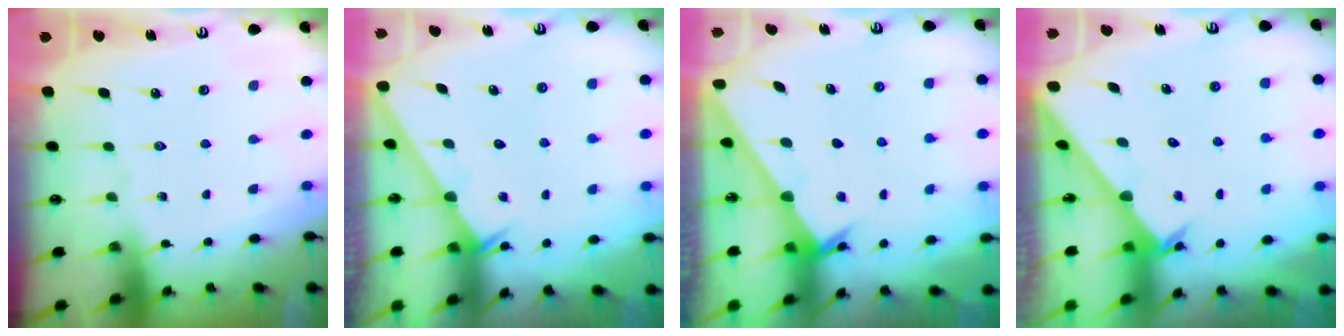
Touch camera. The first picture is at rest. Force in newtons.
{"total": 1.4, "press": 1.4, "slide": 0.1}
{"total": 2.3, "press": 2.3, "slide": 0.2}
{"total": 2.6, "press": 2.6, "slide": 0.2}